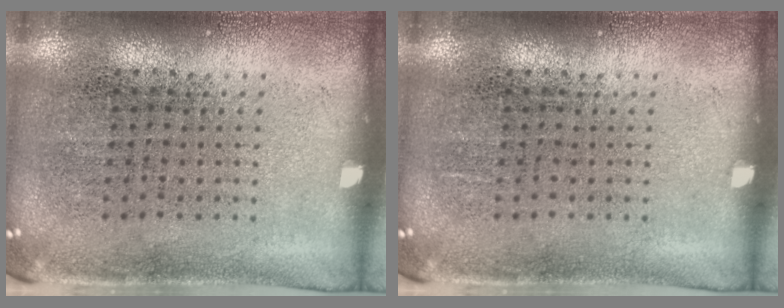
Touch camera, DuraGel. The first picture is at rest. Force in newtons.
{"total": 0.0}